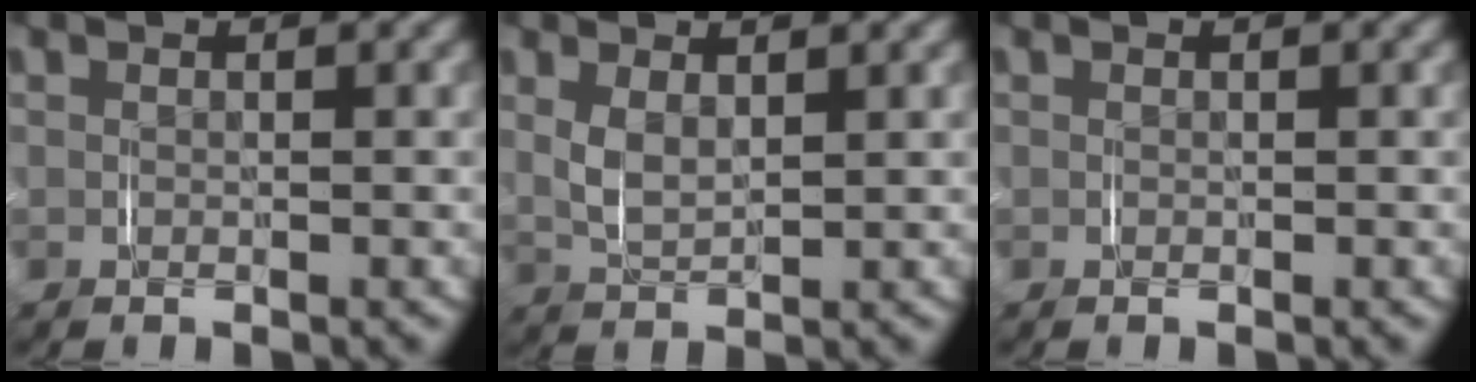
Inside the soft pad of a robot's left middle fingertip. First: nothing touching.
{"total": 2.1, "force": [0.9, 0.7, 1.7], "torque": [-0.043, -0.008, 0.023]}
{"total": 0.0}